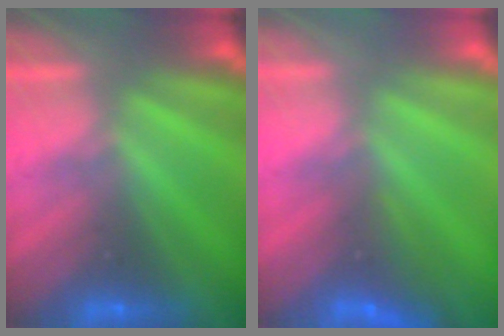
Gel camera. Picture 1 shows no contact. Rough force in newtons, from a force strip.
{"total": 3.8}